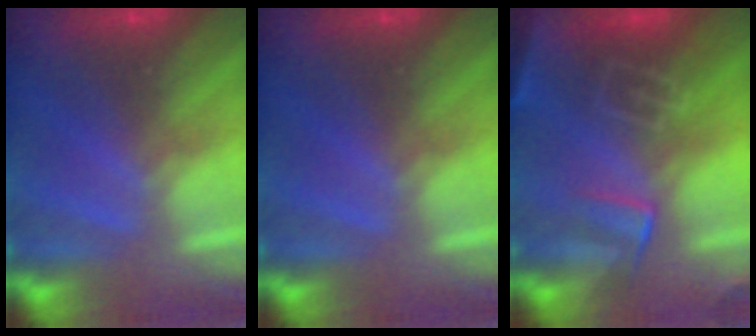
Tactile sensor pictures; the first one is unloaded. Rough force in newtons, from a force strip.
{"total": 0.0}
{"total": 8.1}